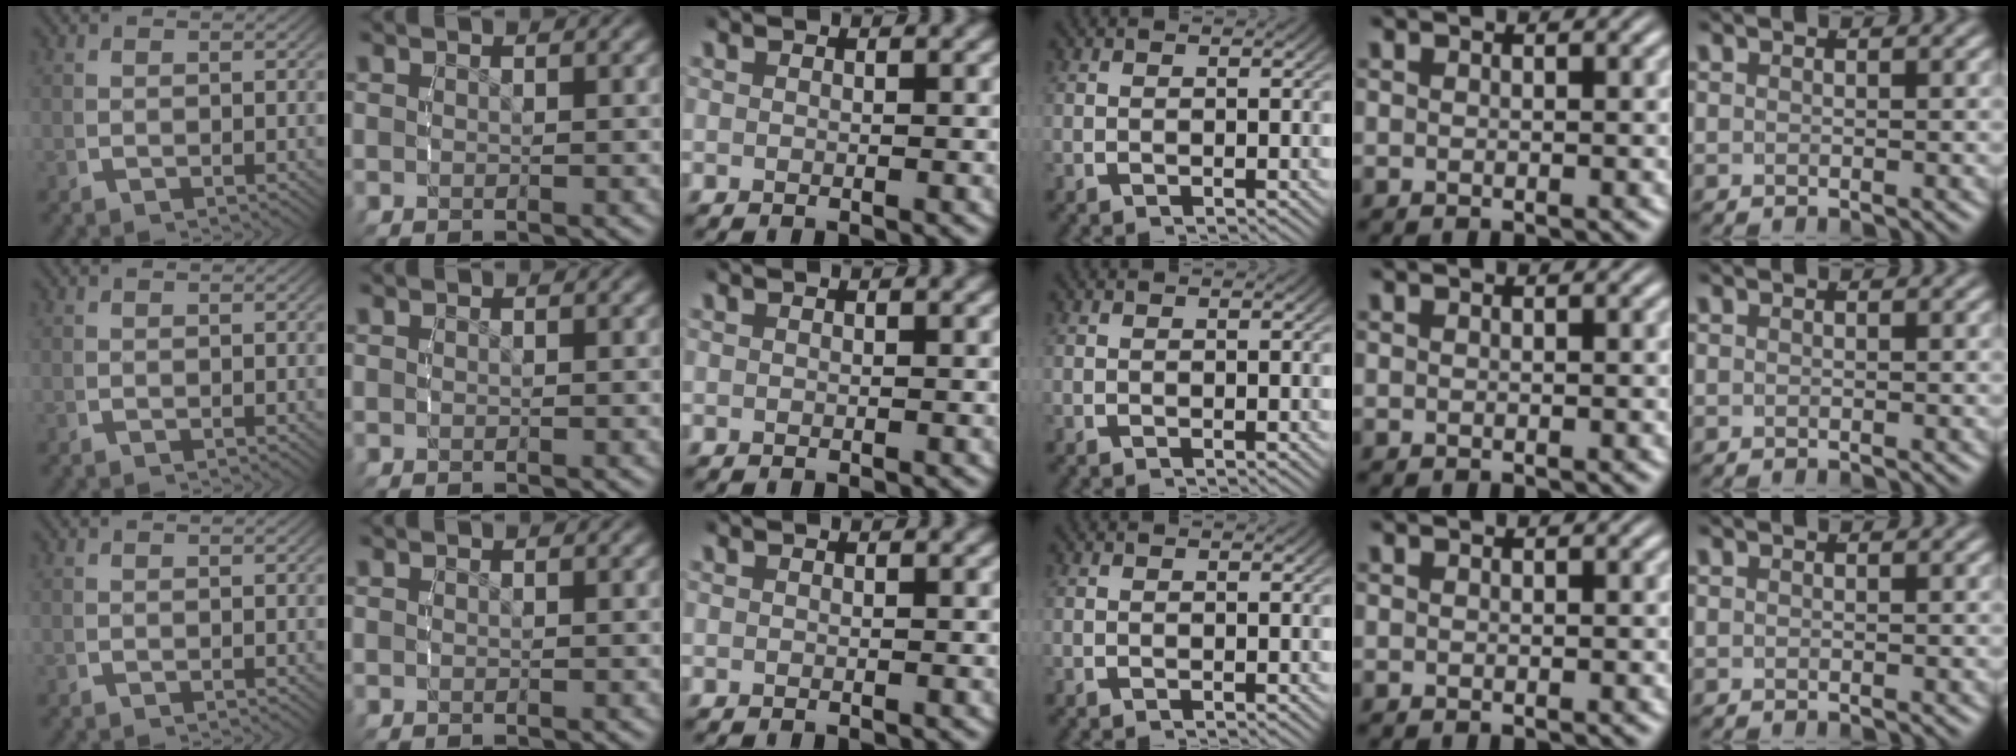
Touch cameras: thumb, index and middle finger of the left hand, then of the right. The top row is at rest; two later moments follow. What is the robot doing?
{"motion": "reach", "object": "glasses case"}